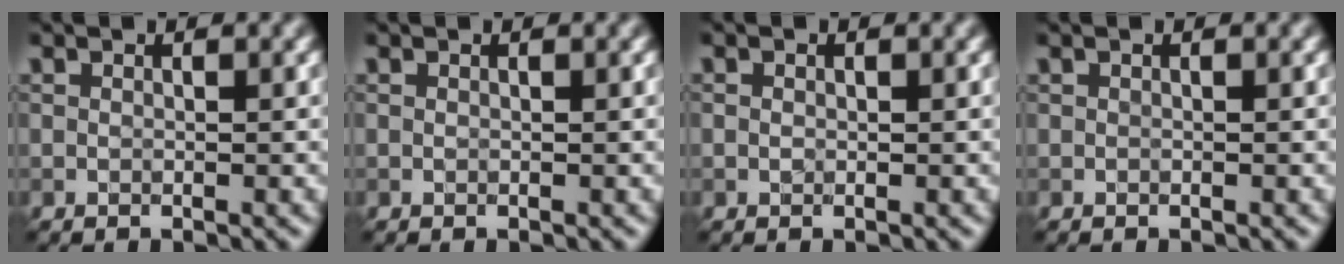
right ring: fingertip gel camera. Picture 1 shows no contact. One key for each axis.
{"total": 0.0}
{"total": 0.6, "fx": 0.0, "fy": 0.5, "fz": 0.4, "tx": -0.007, "ty": 0.000, "tz": -0.001}
{"total": 0.0}